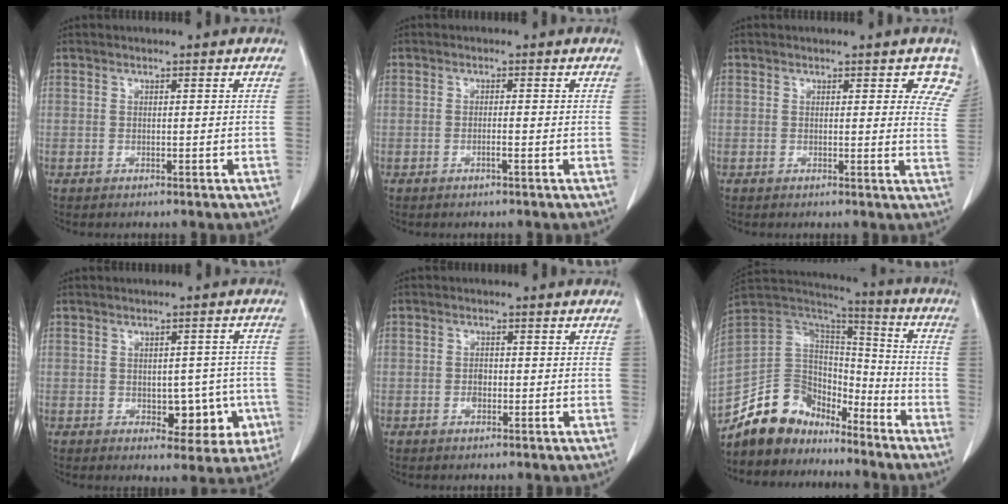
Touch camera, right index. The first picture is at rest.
{"total": 1.1, "force": [-0.5, -0.1, 1.0], "torque": [-0.019, 0.001, -0.008]}
{"total": 5.1, "force": [3.9, 1.9, 2.6], "torque": [-0.012, -0.014, 0.020]}
{"total": 7.4, "force": [-1.8, 4.4, 5.6], "torque": [-0.050, 0.016, -0.012]}
{"total": 1.4, "force": [-0.4, 0.9, 1.0], "torque": [-0.018, 0.003, -0.006]}
{"total": 13.2, "force": [-10.7, 7.1, 3.0], "torque": [-0.051, 0.064, -0.194]}